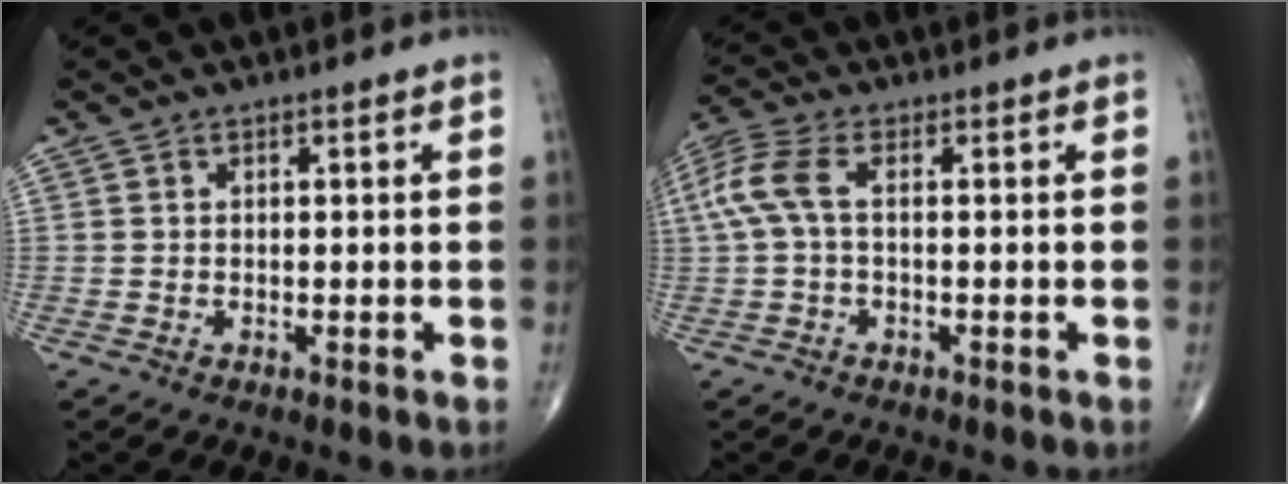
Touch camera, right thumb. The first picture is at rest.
{"total": 6.8, "force": [0.4, 3.1, 6.1], "torque": [-0.168, 0.025, 0.006]}